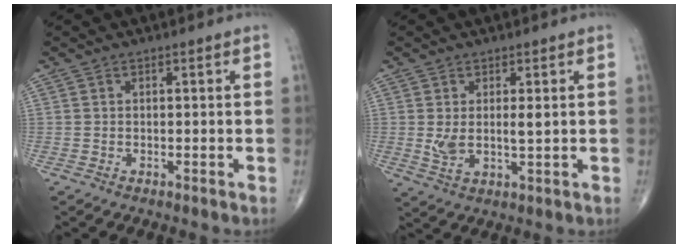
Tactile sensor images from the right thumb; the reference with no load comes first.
{"total": 4.9, "force": [0.7, 2.0, 4.4], "torque": [-0.081, -0.010, 0.019]}